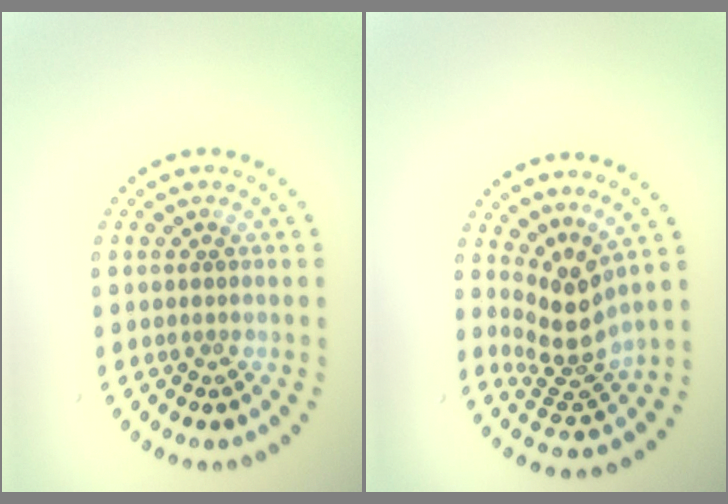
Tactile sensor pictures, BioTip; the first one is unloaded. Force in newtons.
{"total": 3.8, "press": 2.8, "slide": 2.7}